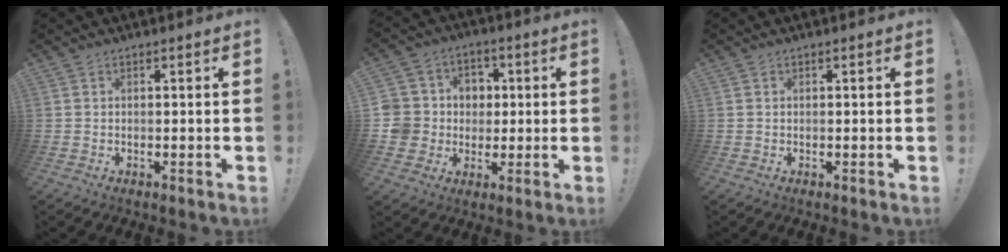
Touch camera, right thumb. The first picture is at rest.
{"total": 9.7, "force": [-0.5, 9.5, 2.1], "torque": [-0.037, 0.006, 0.000]}
{"total": 0.0}